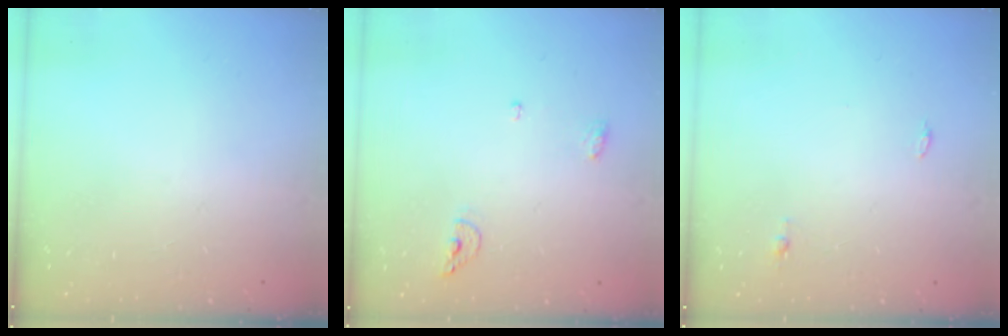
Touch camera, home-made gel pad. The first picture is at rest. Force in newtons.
{"total": 5.7, "press": 5.7, "slide": 1.0}
{"total": 3.7, "press": 3.3, "slide": 1.7}